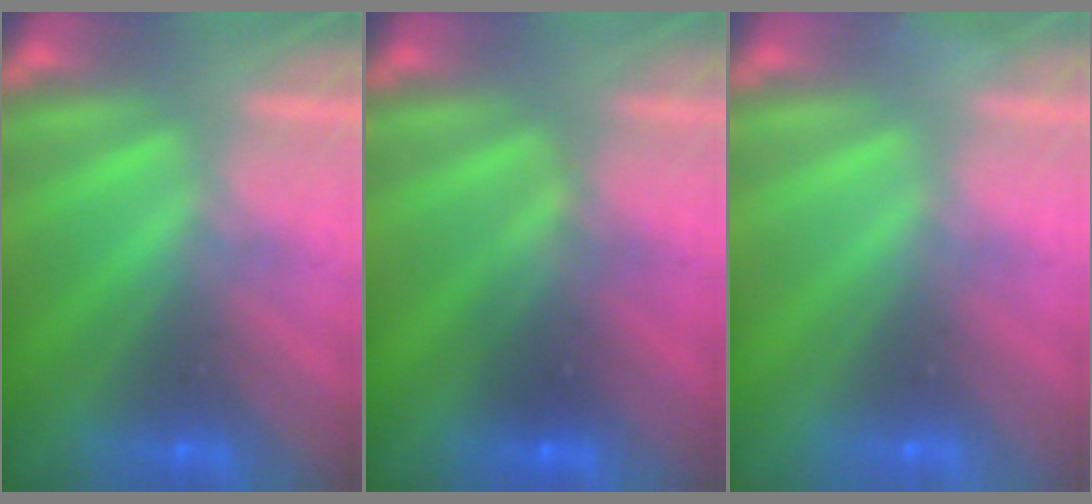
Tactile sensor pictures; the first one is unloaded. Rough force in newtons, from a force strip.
{"total": 2.7}
{"total": 2.3}